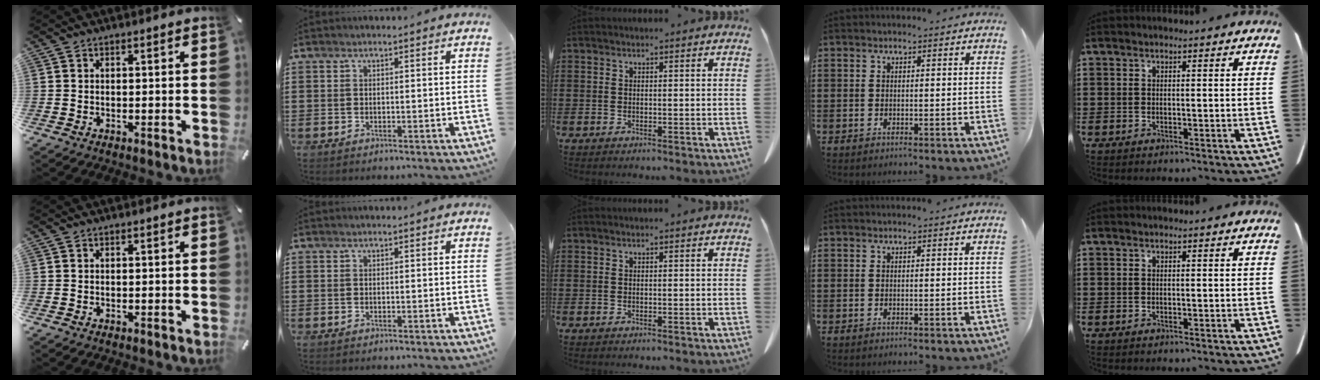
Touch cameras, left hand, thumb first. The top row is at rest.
{}